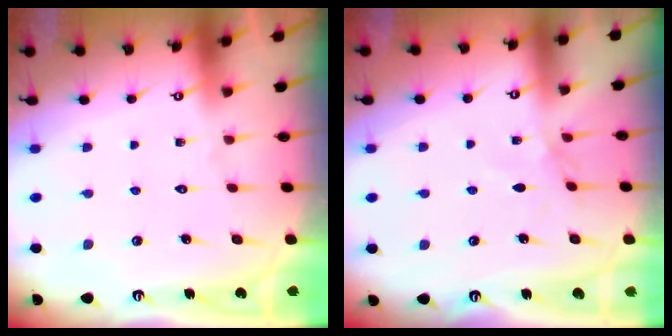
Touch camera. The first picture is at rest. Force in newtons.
{"total": 2.9, "press": 2.9, "slide": 0.4}